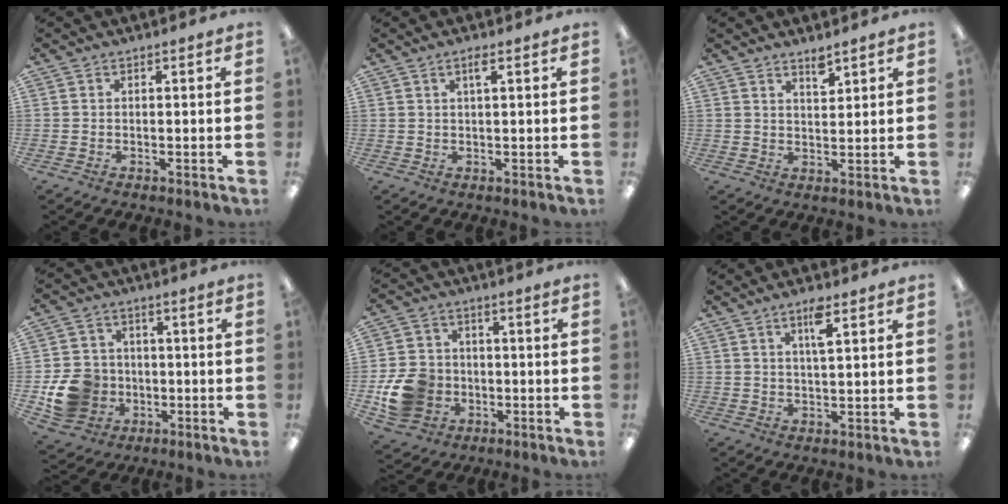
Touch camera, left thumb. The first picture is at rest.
{"total": 2.2, "force": [1.2, 0.4, 1.8], "torque": [-0.031, 0.002, 0.018]}
{"total": 3.3, "force": [2.9, 0.7, 1.3], "torque": [-0.015, -0.018, 0.050]}
{"total": 11.0, "force": [-2.7, 9.9, 4.0], "torque": [-0.089, 0.025, -0.038]}
{"total": 11.5, "force": [-3.1, 9.7, 5.2], "torque": [-0.109, 0.023, -0.049]}
{"total": 5.0, "force": [2.9, 1.1, 3.9], "torque": [-0.072, -0.003, 0.046]}